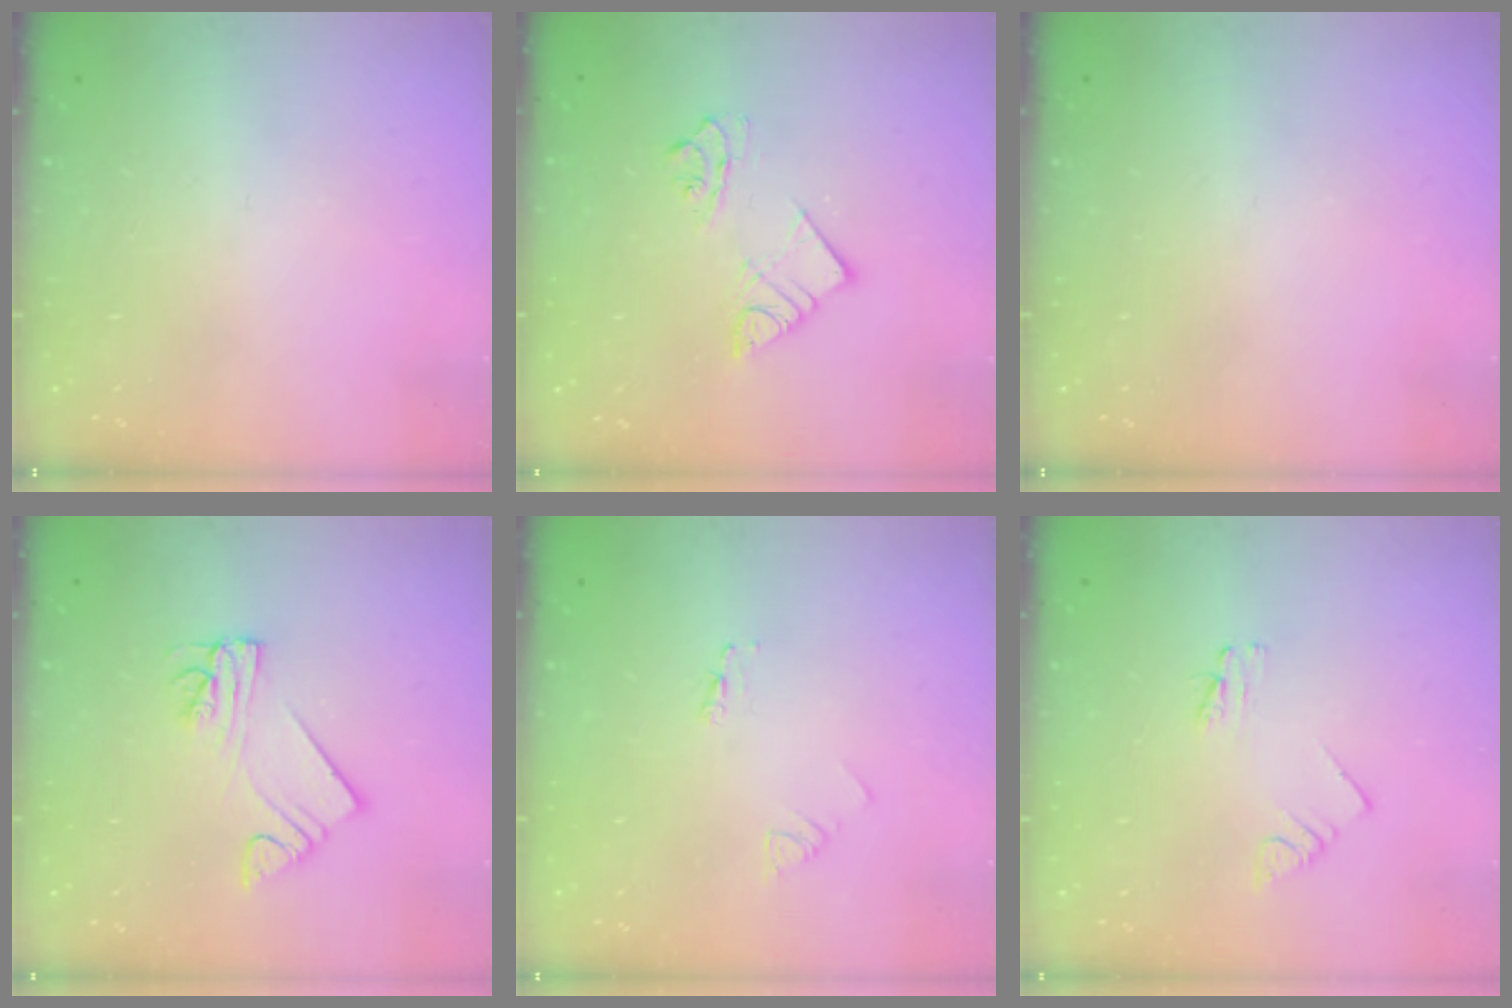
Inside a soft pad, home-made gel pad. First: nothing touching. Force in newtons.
{"total": 7.1, "press": 7.1, "slide": 0.2}
{"total": 0.0}
{"total": 4.5, "press": 4.5, "slide": 0.3}
{"total": 2.1, "press": 2.1, "slide": 0.1}
{"total": 1.6, "press": 1.6, "slide": 0.2}